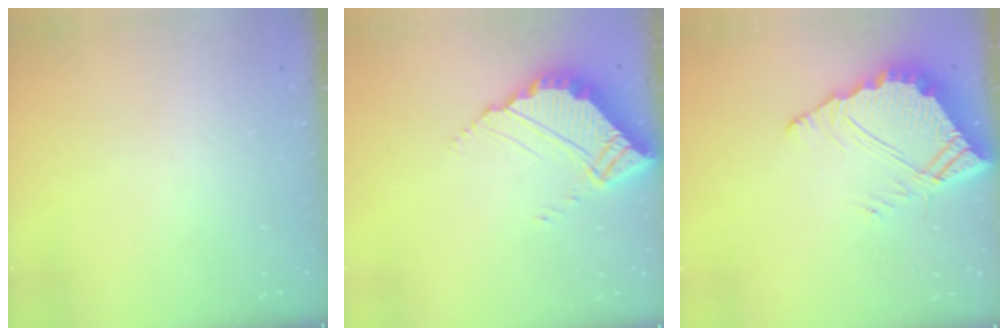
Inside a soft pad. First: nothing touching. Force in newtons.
{"total": 6.7, "press": 6.6, "slide": 0.4}
{"total": 8.9, "press": 8.8, "slide": 0.7}